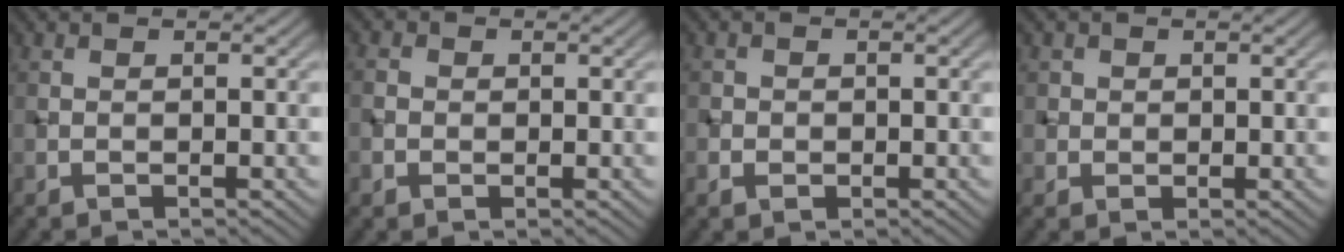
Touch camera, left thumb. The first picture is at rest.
{"total": 1.9, "force": [-0.2, 1.7, 0.7], "torque": [-0.021, -0.001, -0.005]}
{"total": 1.6, "force": [-0.3, 1.5, 0.5], "torque": [-0.007, -0.006, -0.008]}
{"total": 2.0, "force": [0.5, 1.8, 0.4], "torque": [-0.008, -0.006, 0.009]}